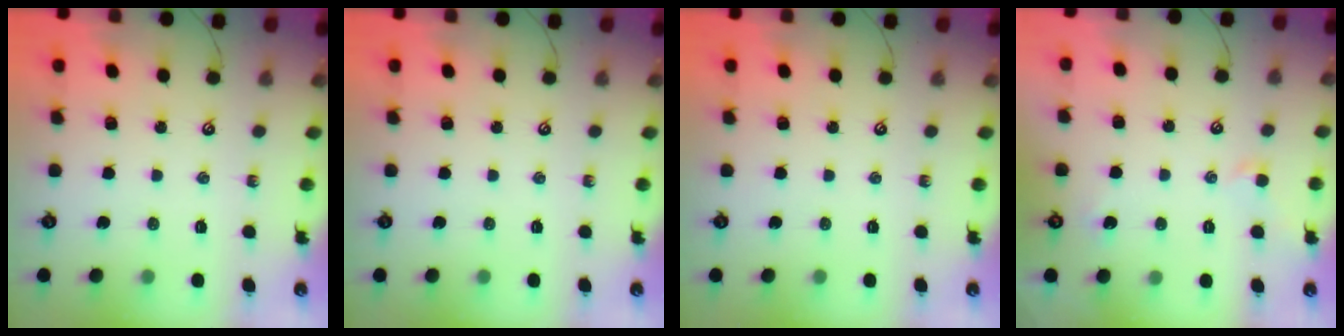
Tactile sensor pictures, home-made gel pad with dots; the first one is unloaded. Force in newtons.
{"total": 0.0}
{"total": 0.0}
{"total": 0.7, "press": 0.4, "slide": 0.6}